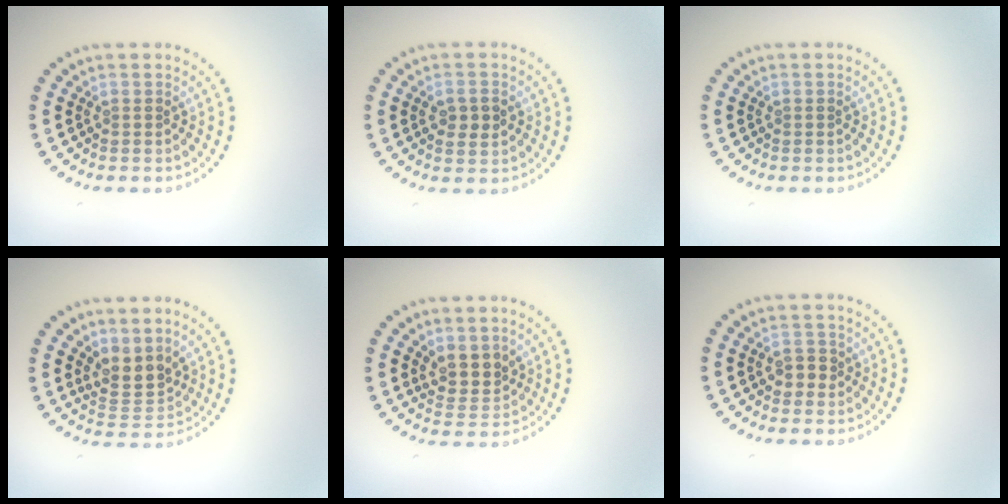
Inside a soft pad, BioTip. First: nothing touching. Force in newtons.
{"total": 2.3, "press": 2.3, "slide": 0.2}
{"total": 0.0}
{"total": 2.9, "press": 2.4, "slide": 1.6}
{"total": 2.6, "press": 2.2, "slide": 1.4}
{"total": 1.8, "press": 1.7, "slide": 0.6}